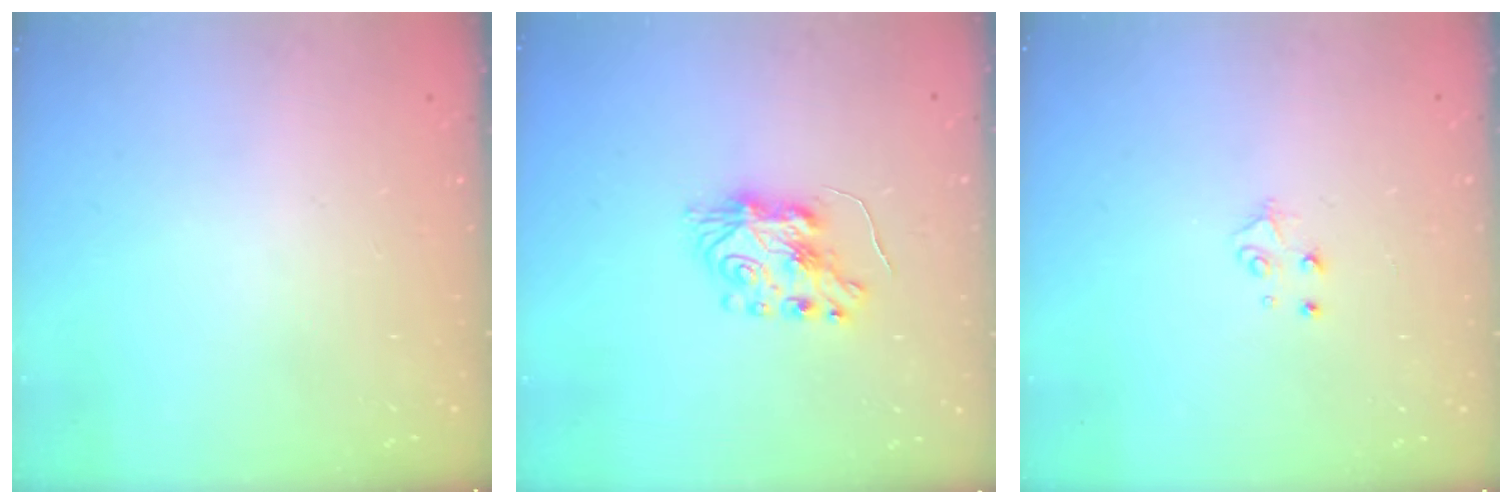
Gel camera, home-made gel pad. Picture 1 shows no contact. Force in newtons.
{"total": 8.7, "press": 8.6, "slide": 0.9}
{"total": 4.8, "press": 4.8, "slide": 0.5}